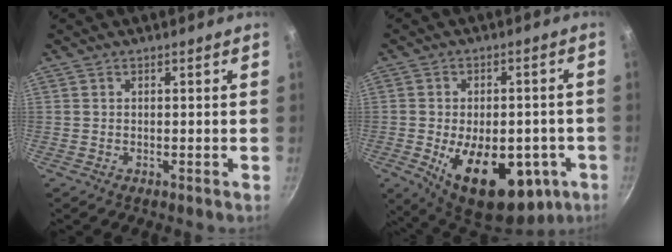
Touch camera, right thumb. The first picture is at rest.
{"total": 20.9, "force": [-6.6, 11.9, 15.9], "torque": [-0.202, 0.001, -0.076]}